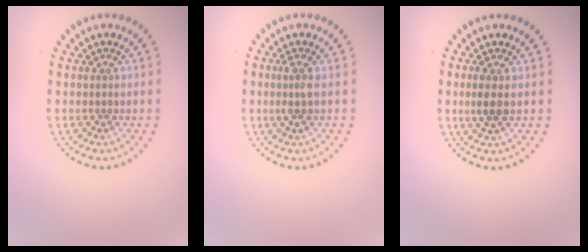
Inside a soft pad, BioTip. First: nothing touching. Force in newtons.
{"total": 1.5, "press": 1.2, "slide": 0.9}
{"total": 1.9, "press": 1.8, "slide": 0.6}